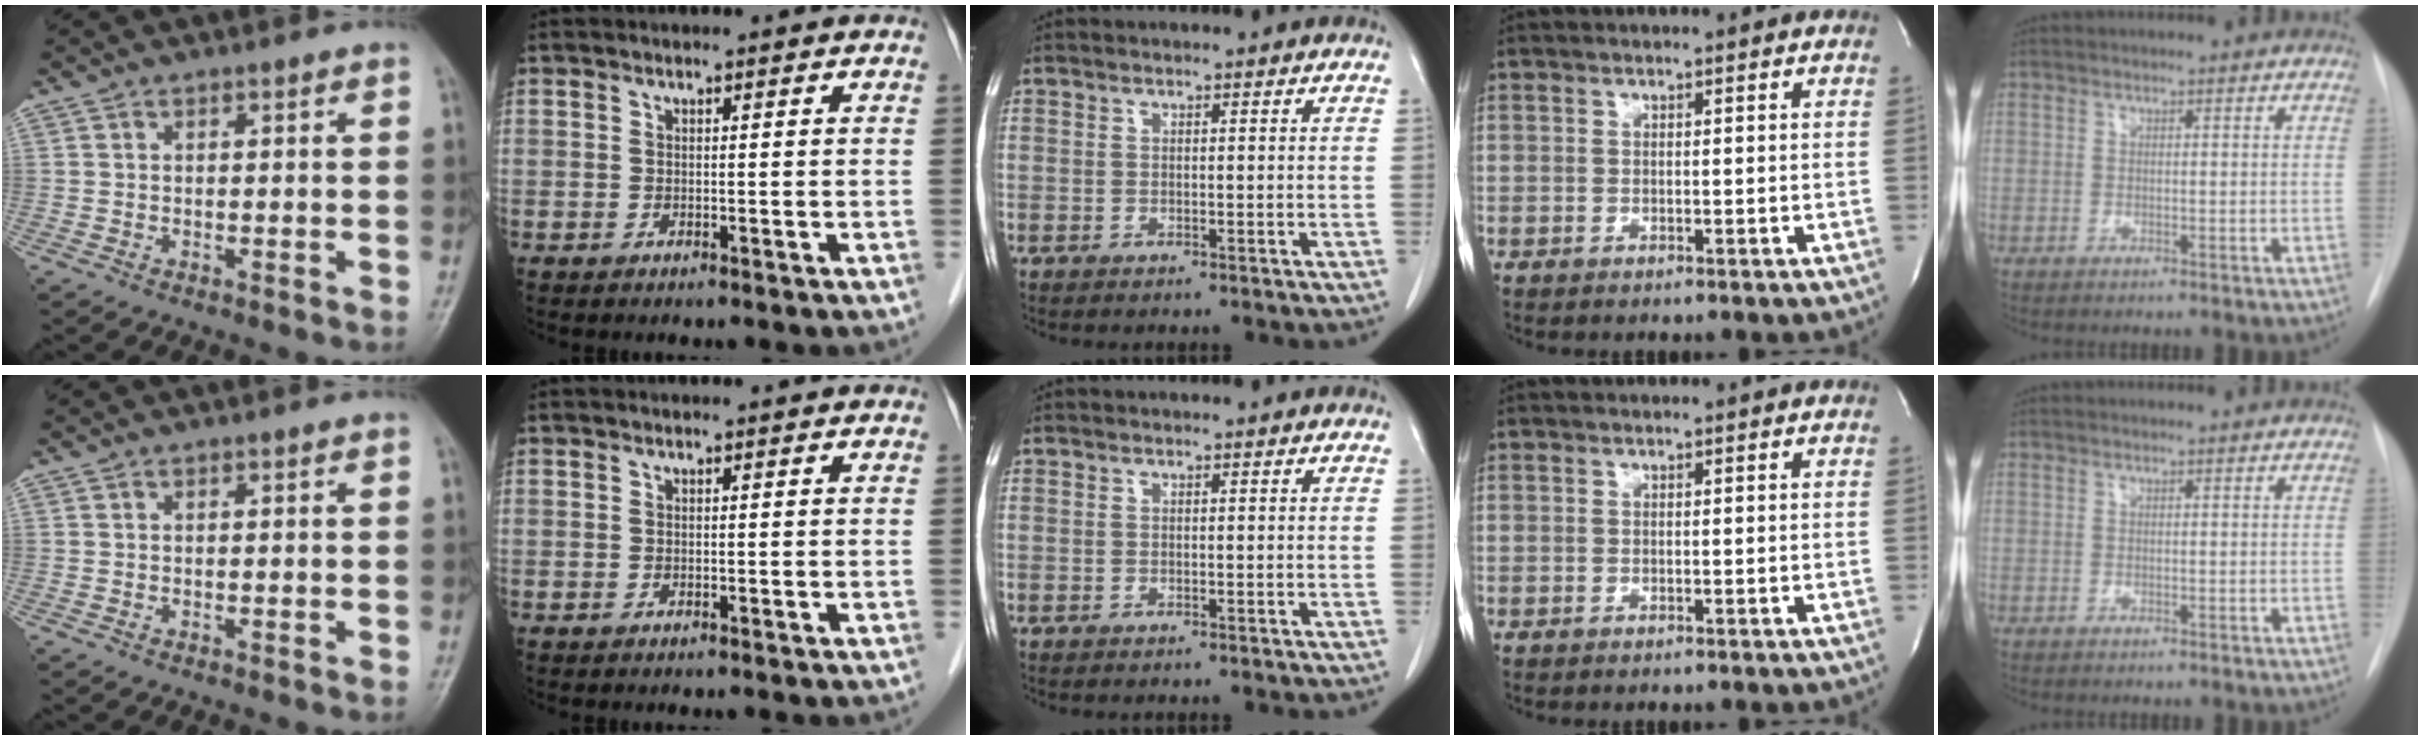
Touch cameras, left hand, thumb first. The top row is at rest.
{}